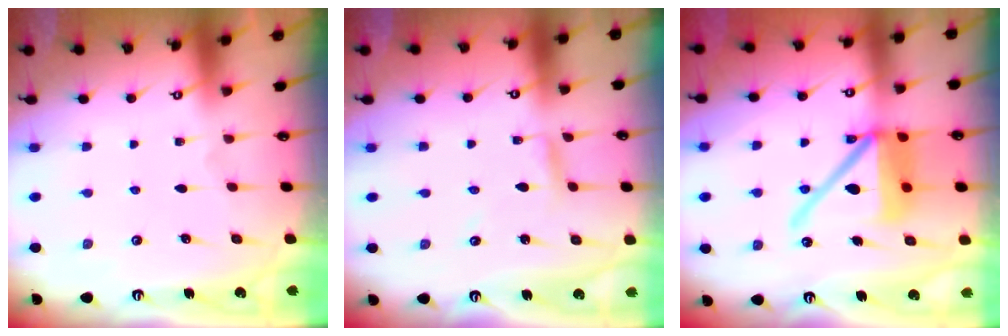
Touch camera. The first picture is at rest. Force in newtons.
{"total": 3.1, "press": 3.1, "slide": 0.3}
{"total": 15.6, "press": 15.5, "slide": 2.1}